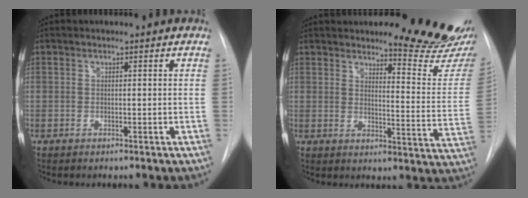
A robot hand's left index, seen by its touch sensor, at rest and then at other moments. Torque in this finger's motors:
{"motor_torque": [1.05, -1.09, 0.35, 0.02]}